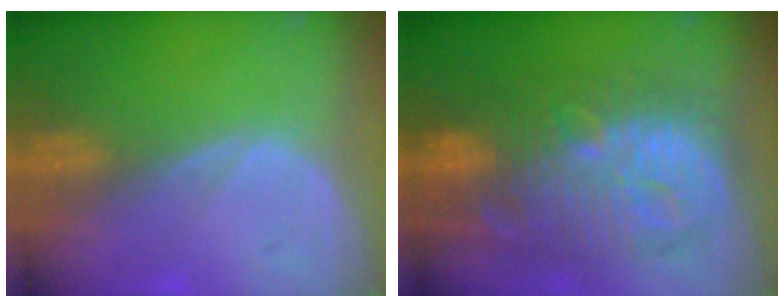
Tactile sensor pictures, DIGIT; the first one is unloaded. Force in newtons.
{"total": 13.7, "press": 13.6, "slide": 1.2}